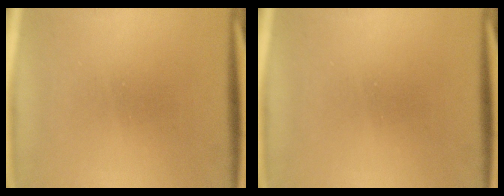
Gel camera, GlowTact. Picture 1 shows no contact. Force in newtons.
{"total": 0.0}